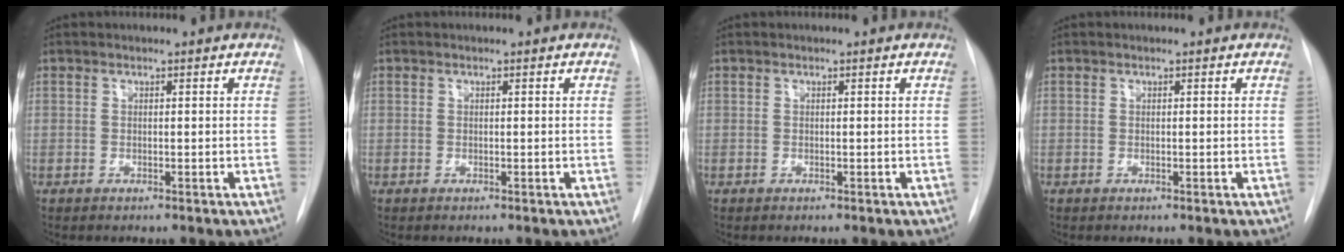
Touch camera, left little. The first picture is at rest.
{"total": 0.0}
{"total": 0.0}
{"total": 0.0}